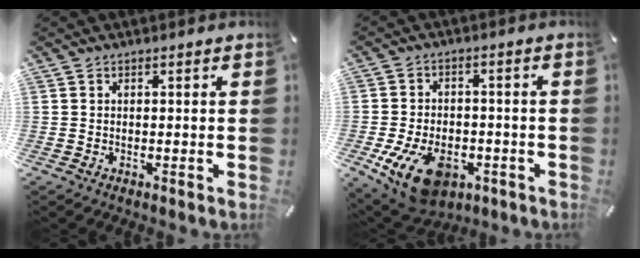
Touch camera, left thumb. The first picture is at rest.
{"total": 13.0, "force": [-5.4, 8.2, 8.5], "torque": [-0.166, 0.024, -0.091]}